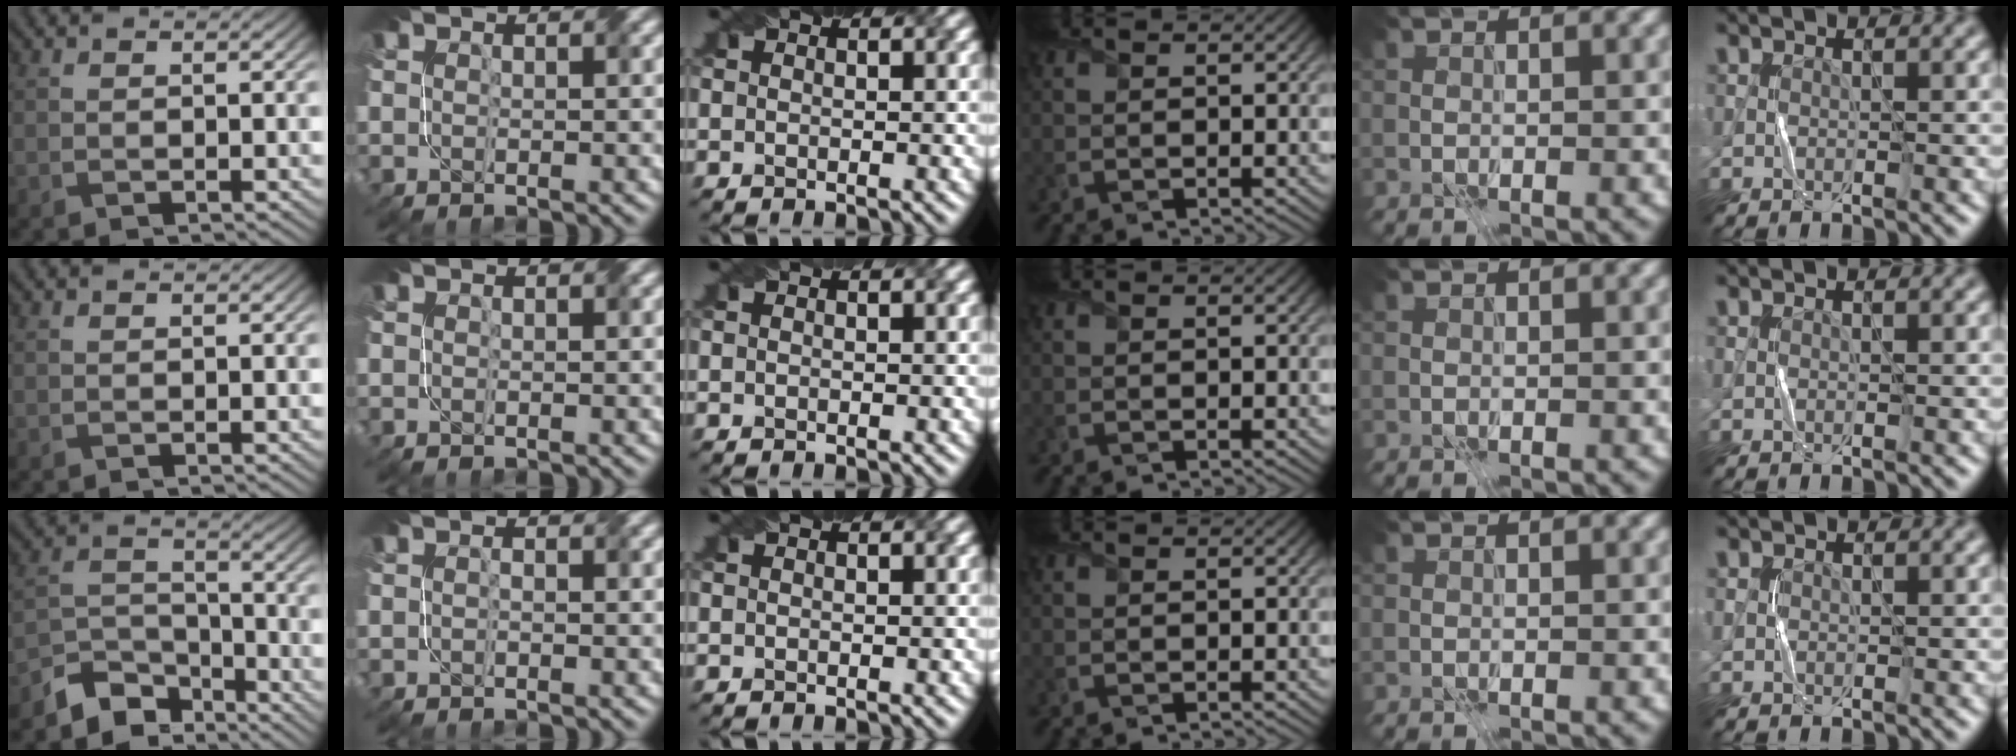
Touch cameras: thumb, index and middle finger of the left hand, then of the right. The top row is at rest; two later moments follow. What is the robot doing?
{"motion": "fold", "object": "paper"}